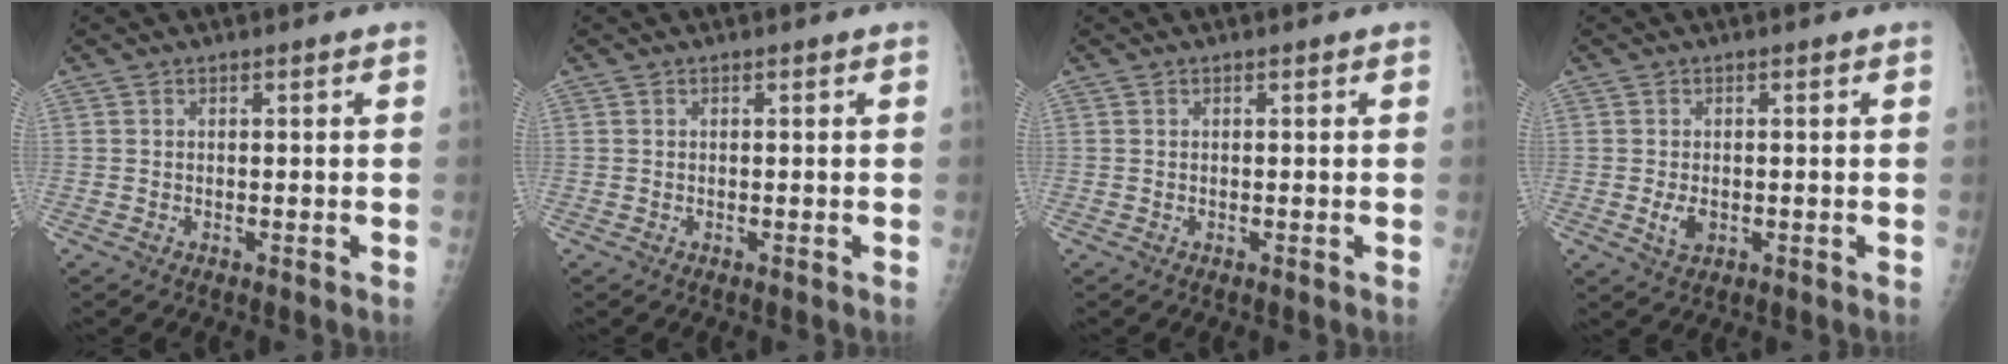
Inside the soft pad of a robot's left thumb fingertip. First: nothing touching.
{"total": 0.0}
{"total": 0.0}
{"total": 2.9, "force": [-0.5, 1.9, 2.2], "torque": [-0.040, -0.003, -0.005]}